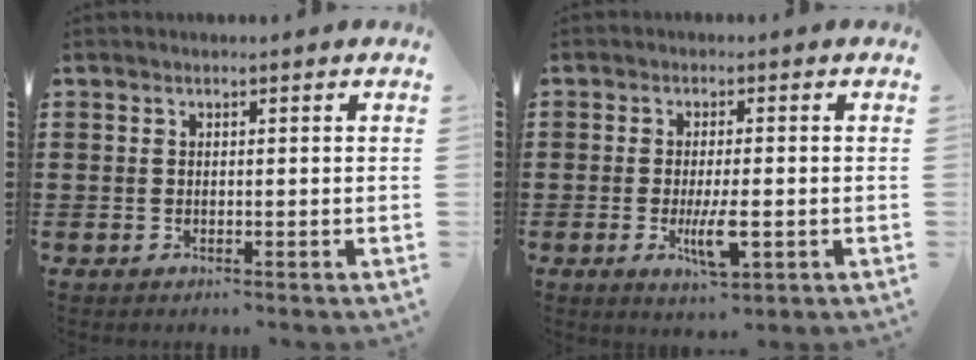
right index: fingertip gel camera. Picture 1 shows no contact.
{"total": 5.8, "force": [-1.6, 1.5, 5.4], "torque": [-0.109, -0.013, -0.029]}